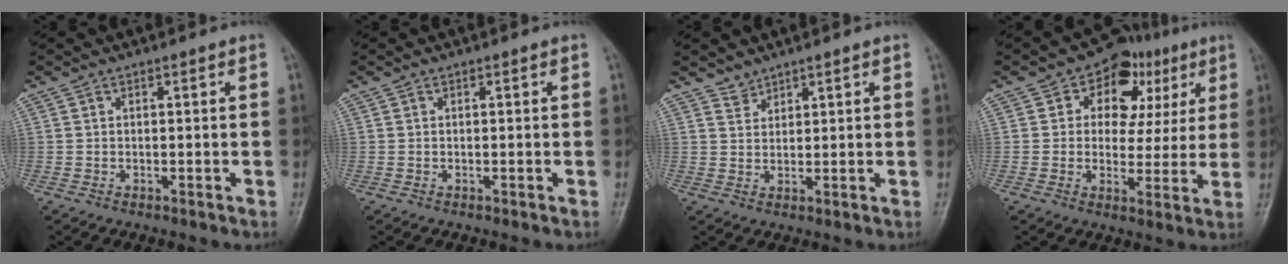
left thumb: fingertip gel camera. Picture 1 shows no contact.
{"total": 0.0}
{"total": 2.2, "force": [2.0, 0.9, 0.1], "torque": [0.015, -0.012, 0.036]}
{"total": 12.6, "force": [4.8, 9.3, 7.0], "torque": [-0.038, 0.006, 0.065]}